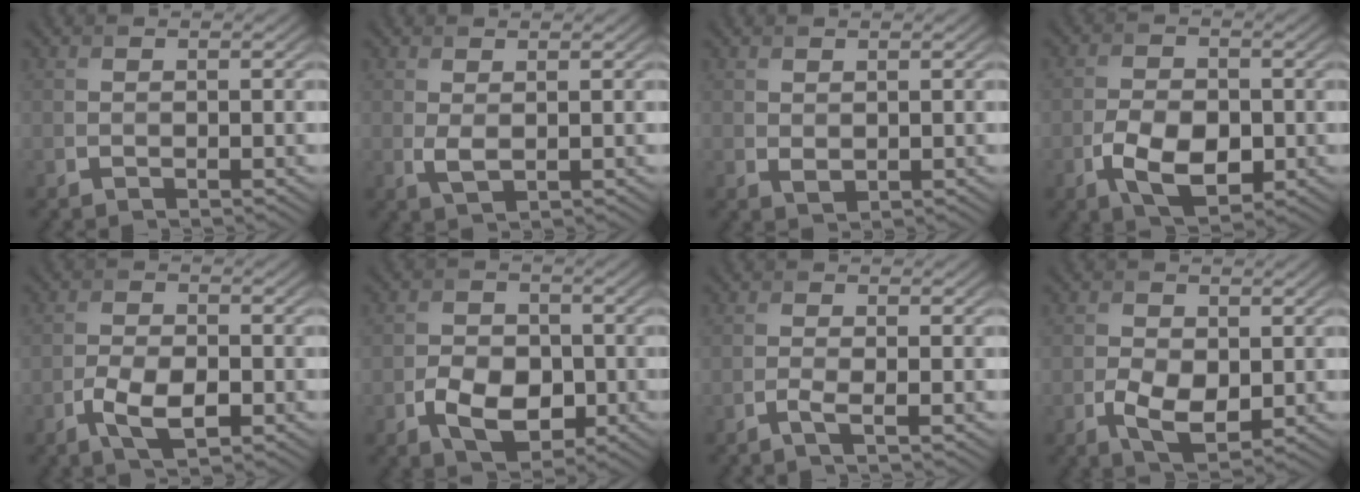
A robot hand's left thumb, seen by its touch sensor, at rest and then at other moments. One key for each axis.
{"total": 1.7, "fx": 0.4, "fy": 0.8, "fz": 1.4, "tx": -0.037, "ty": -0.003, "tz": 0.013}
{"total": 1.1, "fx": 0.5, "fy": 0.7, "fz": 0.7, "tx": -0.017, "ty": -0.005, "tz": 0.014}
{"total": 6.6, "fx": -2.1, "fy": 3.9, "fz": 4.9, "tx": -0.095, "ty": -0.006, "tz": -0.042}
{"total": 5.1, "fx": -2.1, "fy": 2.3, "fz": 3.9, "tx": -0.082, "ty": -0.004, "tz": -0.043}
{"total": 5.8, "fx": -1.9, "fy": 4.0, "fz": 3.8, "tx": -0.069, "ty": -0.008, "tz": -0.036}
{"total": 1.4, "fx": -0.6, "fy": 0.1, "fz": 1.2, "tx": -0.027, "ty": 0.003, "tz": -0.017}
{"total": 4.9, "fx": -0.8, "fy": 2.9, "fz": 3.8, "tx": -0.078, "ty": -0.011, "tz": -0.014}